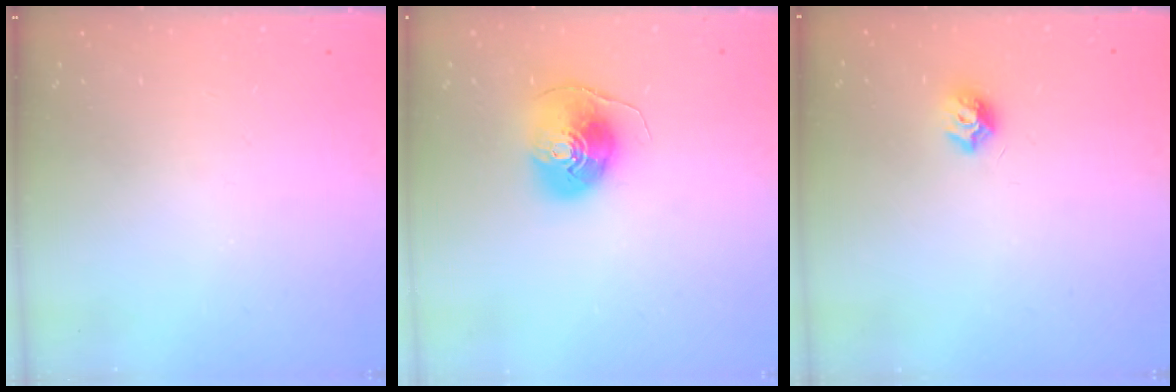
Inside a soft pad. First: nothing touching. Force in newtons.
{"total": 8.8, "press": 8.7, "slide": 1.0}
{"total": 7.4, "press": 7.4, "slide": 0.9}